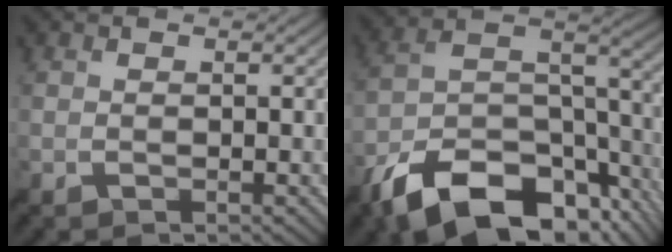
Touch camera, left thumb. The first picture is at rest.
{"total": 17.5, "force": [-11.7, 8.1, 10.2], "torque": [-0.222, -0.029, -0.183]}